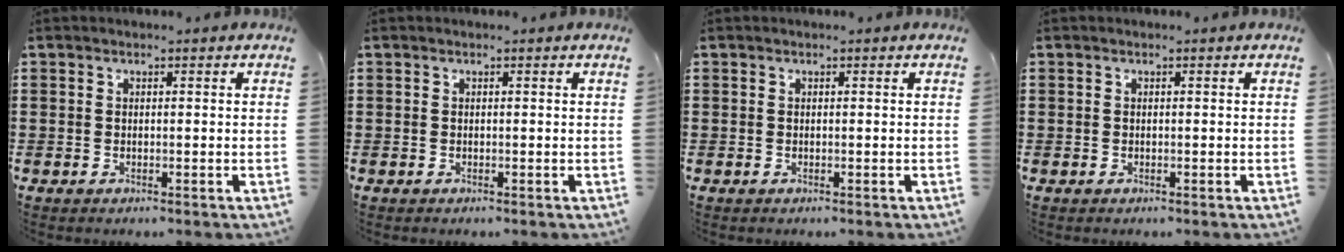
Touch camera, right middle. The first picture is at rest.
{"total": 0.0}
{"total": 0.0}
{"total": 0.0}